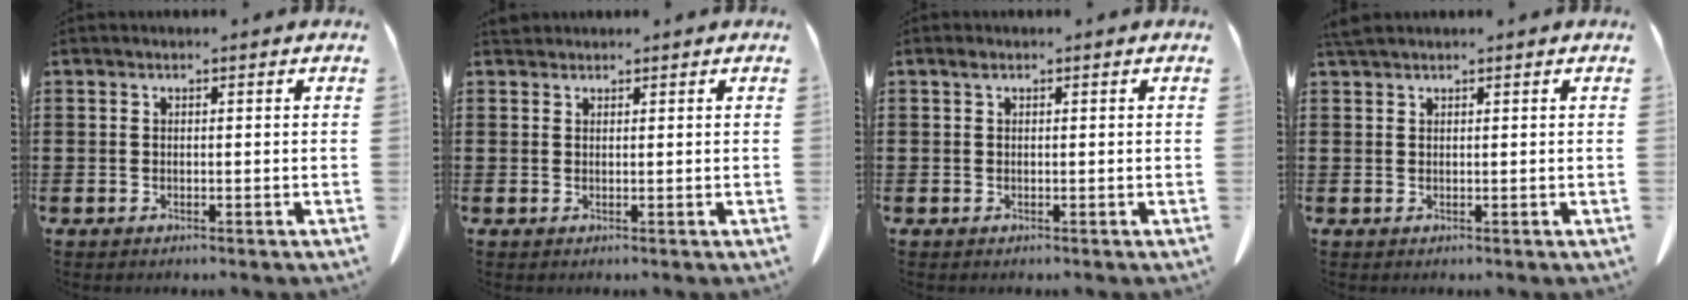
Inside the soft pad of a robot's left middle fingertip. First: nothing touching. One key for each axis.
{"total": 1.3, "fx": 1.2, "fy": 0.4, "fz": 0.3, "tx": -0.010, "ty": 0.002, "tz": 0.023}
{"total": 0.7, "fx": 0.3, "fy": 0.5, "fz": 0.4, "tx": -0.011, "ty": 0.004, "tz": 0.006}
{"total": 1.4, "fx": 1.3, "fy": 0.1, "fz": 0.6, "tx": -0.015, "ty": -0.001, "tz": 0.025}